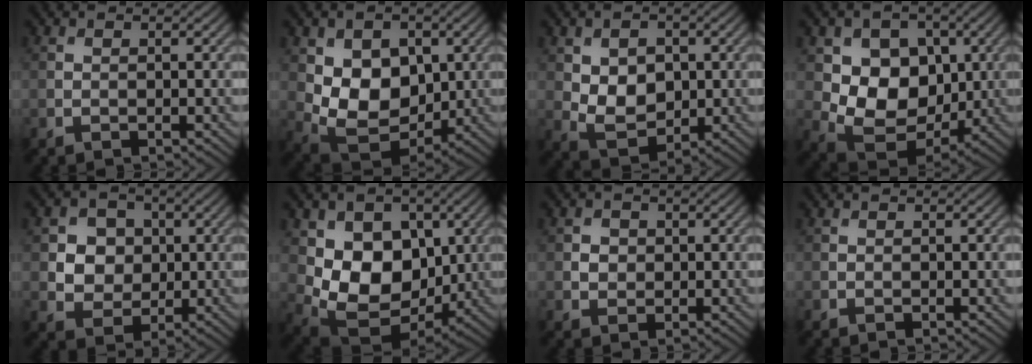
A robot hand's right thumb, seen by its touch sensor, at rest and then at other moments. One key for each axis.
{"total": 10.1, "fx": 1.4, "fy": 7.4, "fz": 6.8, "tx": -0.133, "ty": -0.017, "tz": 0.023}
{"total": 6.3, "fx": 0.6, "fy": 4.5, "fz": 4.4, "tx": -0.090, "ty": -0.009, "tz": 0.014}
{"total": 10.4, "fx": 1.5, "fy": 7.9, "fz": 6.5, "tx": -0.122, "ty": -0.021, "tz": 0.020}
{"total": 6.2, "fx": 1.3, "fy": 5.6, "fz": 2.4, "tx": -0.070, "ty": 0.002, "tz": 0.019}
{"total": 11.4, "fx": 1.6, "fy": 8.3, "fz": 7.7, "tx": -0.146, "ty": -0.023, "tz": 0.029}
{"total": 1.7, "fx": 0.1, "fy": 1.6, "fz": 0.6, "tx": -0.013, "ty": -0.004, "tz": -0.002}
{"total": 0.0}